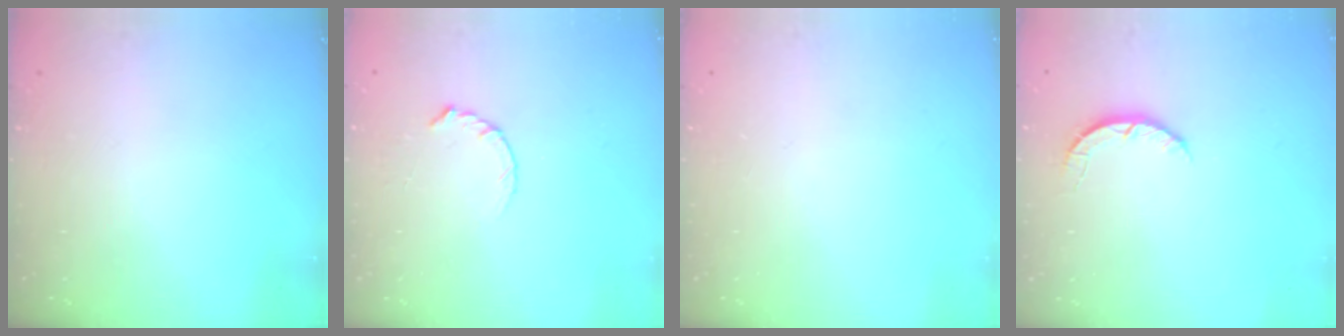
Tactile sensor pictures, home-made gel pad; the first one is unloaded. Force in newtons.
{"total": 2.8, "press": 2.8, "slide": 0.4}
{"total": 0.0}
{"total": 2.7, "press": 2.7, "slide": 0.4}